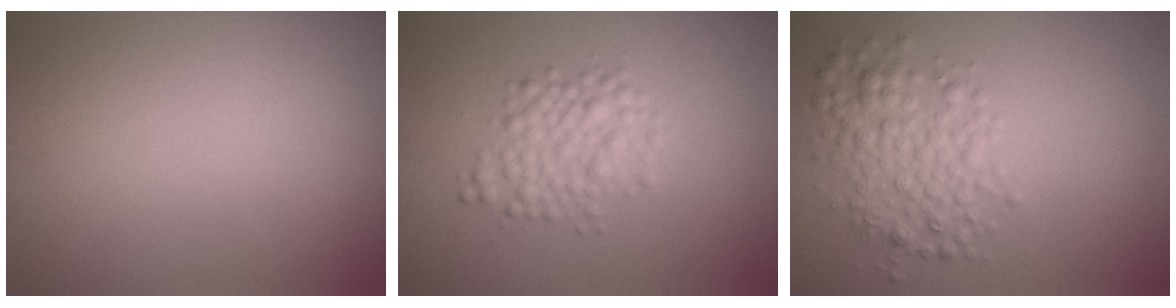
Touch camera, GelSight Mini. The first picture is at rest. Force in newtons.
{"total": 3.3, "press": 3.2, "slide": 0.1}
{"total": 3.9, "press": 3.9, "slide": 0.1}